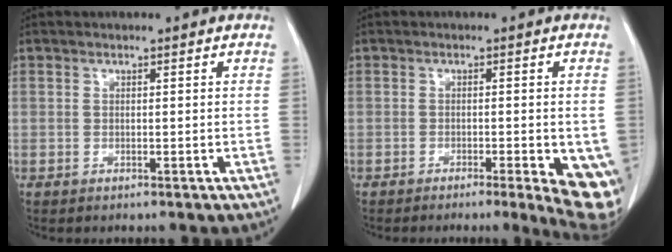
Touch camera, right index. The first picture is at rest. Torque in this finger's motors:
{"motor_torque": [2.14, 0.00, 0.48, 0.04]}